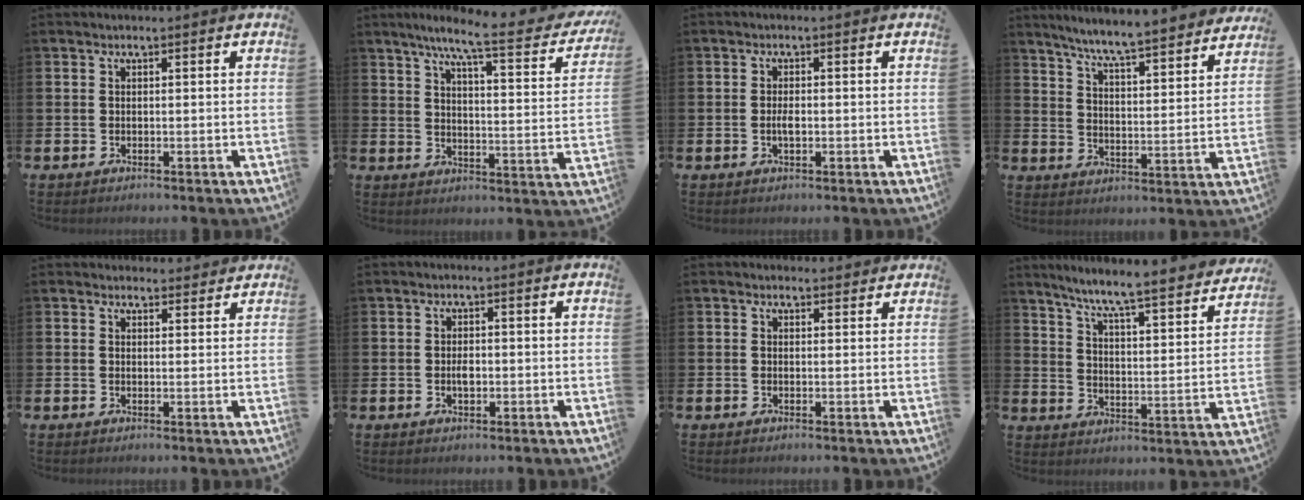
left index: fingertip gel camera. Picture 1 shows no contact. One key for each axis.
{"total": 8.2, "fx": 6.3, "fy": 0.7, "fz": 5.2, "tx": -0.100, "ty": -0.046, "tz": 0.094}
{"total": 1.7, "fx": -0.2, "fy": 0.7, "fz": 1.5, "tx": -0.022, "ty": -0.001, "tz": -0.007}
{"total": 7.0, "fx": 6.7, "fy": -0.4, "fz": 2.0, "tx": -0.058, "ty": -0.057, "tz": 0.111}
{"total": 2.2, "fx": 2.1, "fy": 0.7, "fz": -0.1, "tx": 0.009, "ty": -0.009, "tz": 0.036}
{"total": 1.7, "fx": -0.1, "fy": 0.9, "fz": 1.4, "tx": -0.015, "ty": -0.002, "tz": -0.006}
{"total": 1.1, "fx": 1.0, "fy": 0.6, "fz": 0.1, "tx": 0.007, "ty": 0.003, "tz": 0.015}
{"total": 6.9, "fx": 6.2, "fy": -0.2, "fz": 3.0, "tx": -0.076, "ty": -0.058, "tz": 0.099}